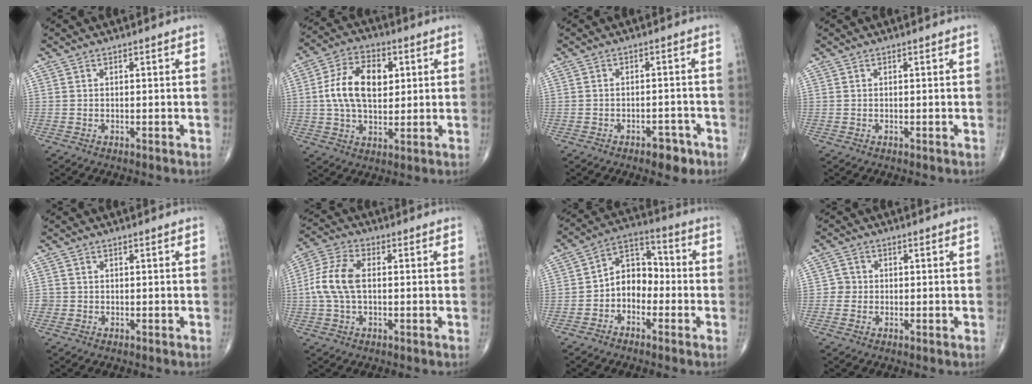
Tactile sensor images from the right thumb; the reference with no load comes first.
{"total": 12.9, "force": [2.1, 7.9, 10.0], "torque": [-0.163, 0.006, 0.032]}
{"total": 4.3, "force": [-2.7, 2.2, 2.5], "torque": [-0.020, 0.017, -0.034]}
{"total": 0.0}
{"total": 0.9, "force": [-0.2, 0.9, 0.0], "torque": [0.003, 0.005, -0.006]}
{"total": 8.7, "force": [0.1, 4.9, 7.2], "torque": [-0.166, 0.020, -0.002]}
{"total": 8.2, "force": [-2.3, 6.1, 5.0], "torque": [-0.052, 0.042, -0.060]}
{"total": 2.3, "force": [-0.3, 2.2, 0.4], "torque": [0.010, 0.008, -0.011]}